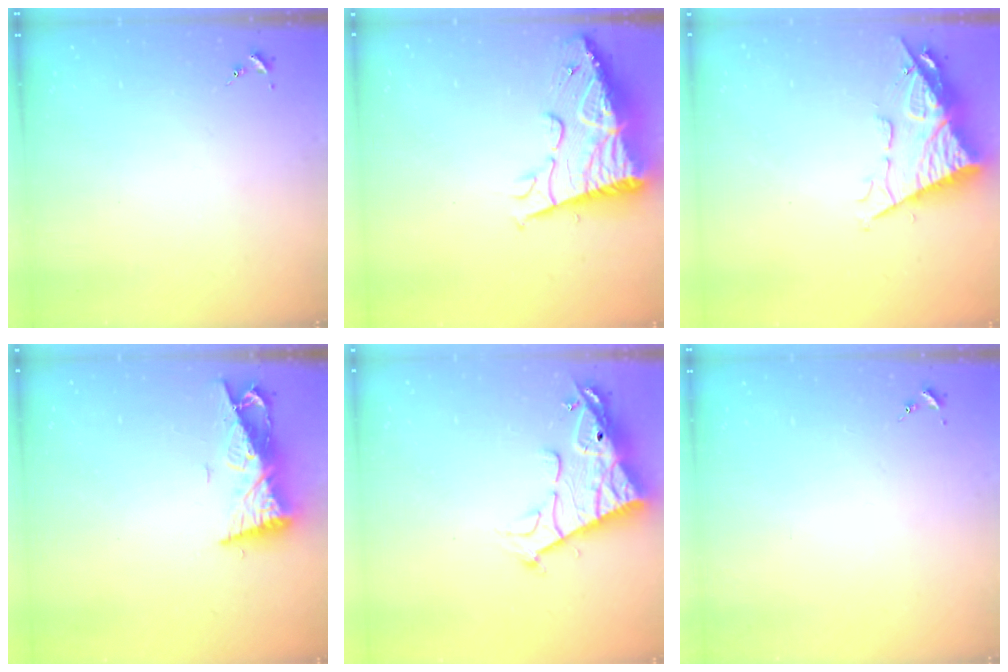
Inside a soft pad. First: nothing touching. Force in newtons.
{"total": 16.3, "press": 16.3, "slide": 1.7}
{"total": 13.0, "press": 12.9, "slide": 1.4}
{"total": 9.7, "press": 9.7, "slide": 0.7}
{"total": 15.6, "press": 15.5, "slide": 1.5}
{"total": 0.0}